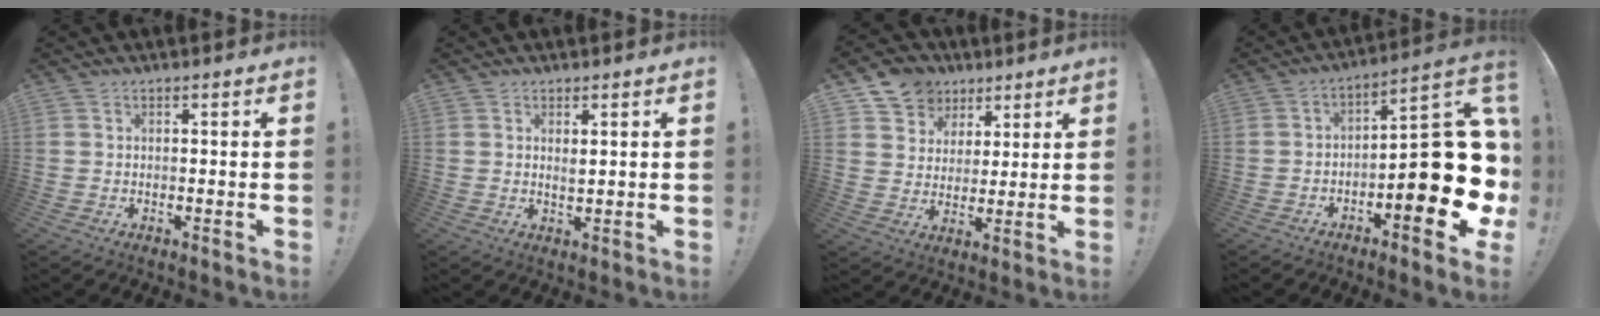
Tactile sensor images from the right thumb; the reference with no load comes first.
{"total": 1.9, "force": [0.9, 0.5, 1.6], "torque": [-0.017, -0.007, 0.012]}
{"total": 10.1, "force": [5.8, 8.1, 1.7], "torque": [-0.022, -0.042, 0.117]}
{"total": 18.0, "force": [-4.6, 6.0, 16.4], "torque": [-0.215, 0.025, -0.068]}